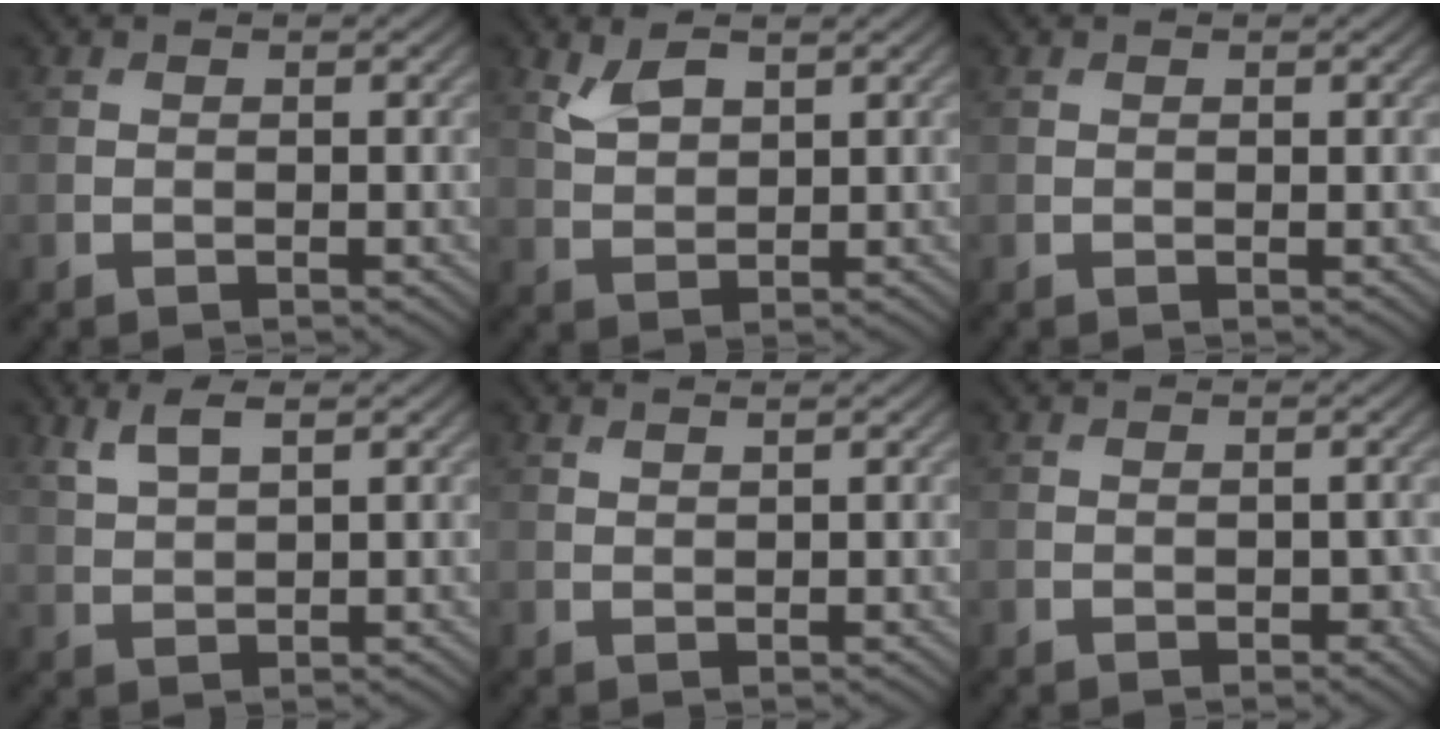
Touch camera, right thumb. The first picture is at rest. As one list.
[{"total": 3.5, "force": [2.1, 1.5, 2.4], "torque": [-0.060, -0.001, 0.047]}, {"total": 0.0}, {"total": 3.5, "force": [2.3, 0.9, 2.5], "torque": [-0.063, 0.003, 0.054]}, {"total": 0.9, "force": [0.8, 0.0, 0.4], "torque": [-0.009, 0.003, 0.014]}, {"total": 0.8, "force": [-0.3, 0.6, 0.5], "torque": [-0.007, -0.006, -0.003]}]